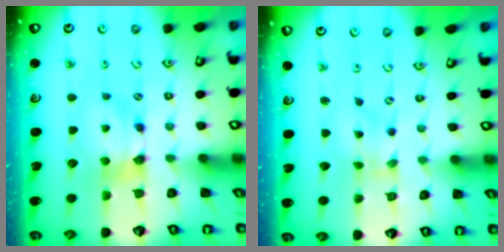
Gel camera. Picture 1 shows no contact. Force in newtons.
{"total": 4.4, "press": 4.3, "slide": 0.7}